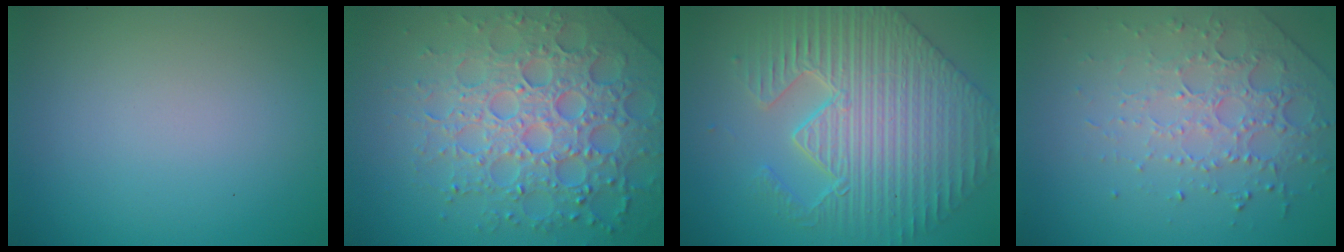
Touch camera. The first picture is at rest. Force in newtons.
{"total": 7.3, "press": 7.2, "slide": 1.6}
{"total": 7.3, "press": 6.0, "slide": 4.2}
{"total": 4.5, "press": 3.2, "slide": 3.2}